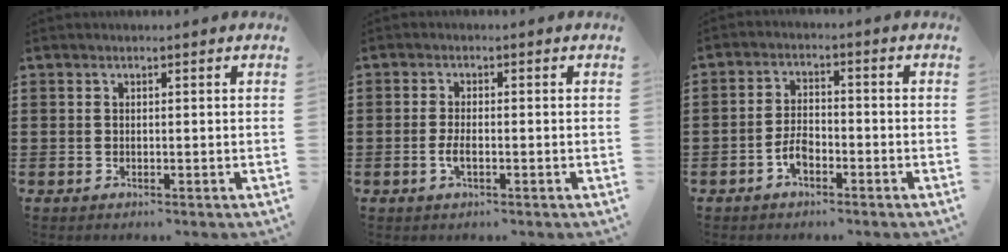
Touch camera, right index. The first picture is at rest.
{"total": 2.3, "force": [-0.6, 0.7, 2.1], "torque": [-0.045, -0.003, -0.014]}
{"total": 3.9, "force": [-2.0, 1.9, 2.7], "torque": [-0.069, -0.002, -0.044]}